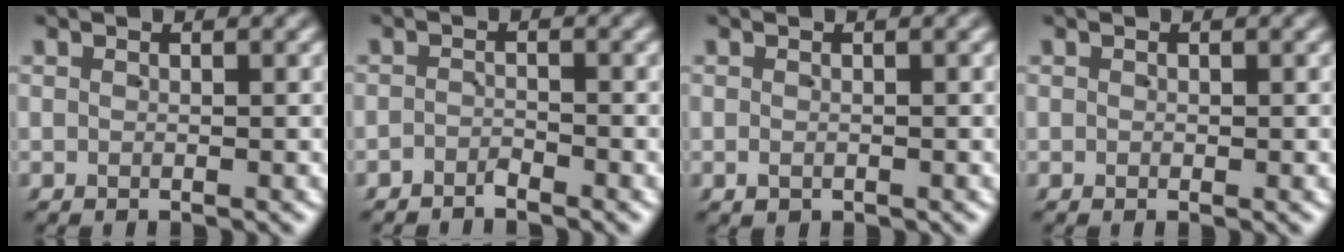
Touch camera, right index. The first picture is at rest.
{"total": 1.6, "force": [-1.6, 0.0, -0.3], "torque": [0.007, -0.002, -0.031]}
{"total": 0.9, "force": [-0.6, 0.5, 0.4], "torque": [-0.011, -0.007, -0.004]}
{"total": 0.0}